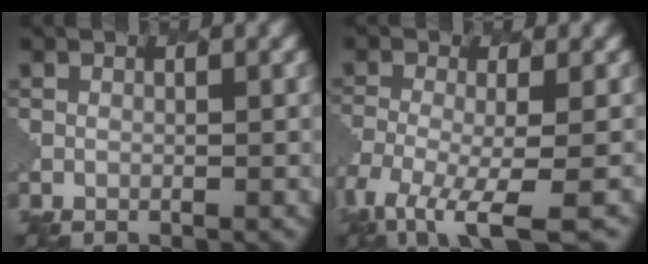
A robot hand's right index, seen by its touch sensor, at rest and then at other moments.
{"total": 7.1, "force": [-4.3, 2.0, 5.2], "torque": [-0.097, -0.018, -0.083]}